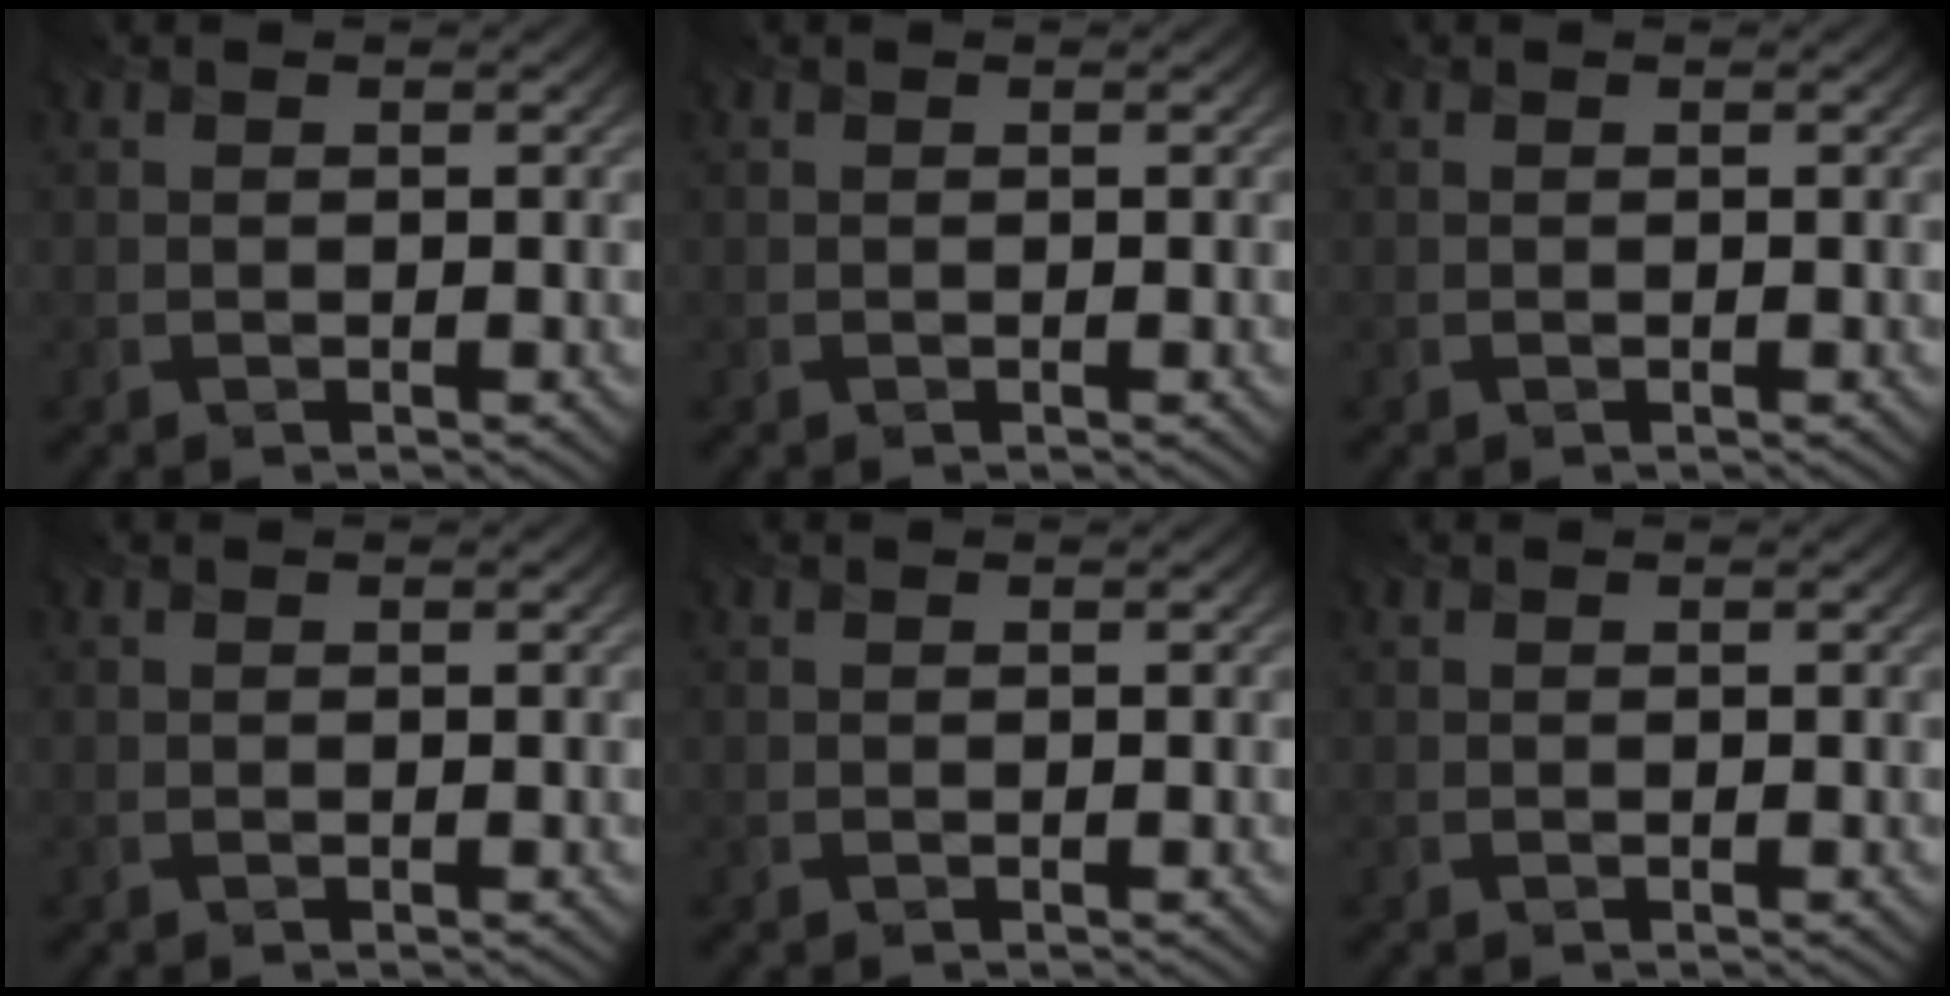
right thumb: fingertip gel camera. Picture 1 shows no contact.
{"total": 0.0}
{"total": 0.0}
{"total": 0.0}
{"total": 0.0}
{"total": 0.0}